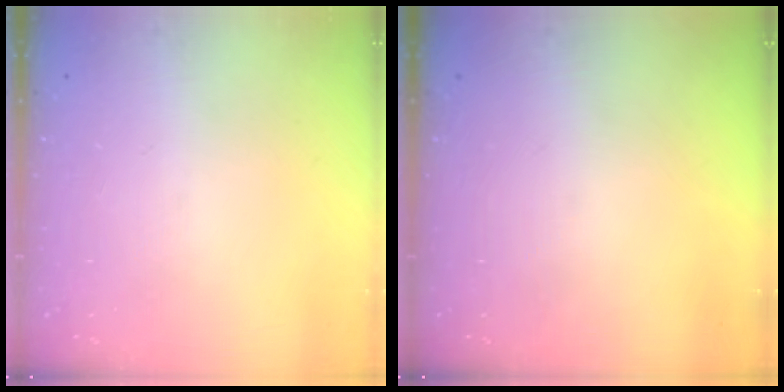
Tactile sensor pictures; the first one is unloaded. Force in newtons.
{"total": 0.0}